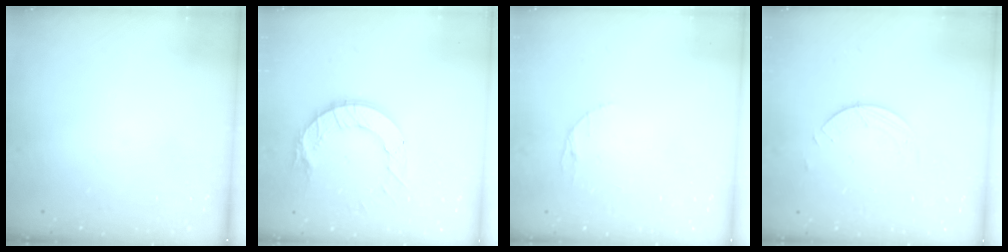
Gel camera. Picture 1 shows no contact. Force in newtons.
{"total": 11.5, "press": 11.4, "slide": 1.2}
{"total": 2.9, "press": 2.9, "slide": 0.4}
{"total": 1.5, "press": 1.5, "slide": 0.1}